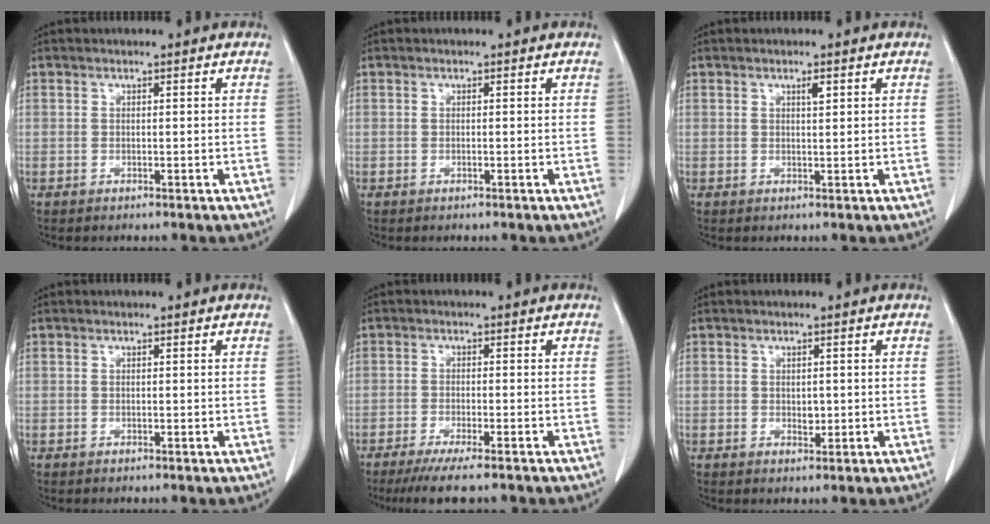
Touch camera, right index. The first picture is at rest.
{"total": 0.0}
{"total": 1.2, "force": [0.6, 0.2, 1.0], "torque": [-0.019, -0.002, 0.010]}
{"total": 0.0}
{"total": 7.2, "force": [-5.6, 0.4, 4.4], "torque": [-0.065, -0.016, -0.087]}
{"total": 1.4, "force": [0.0, 0.9, 1.1], "torque": [-0.016, -0.001, 0.003]}